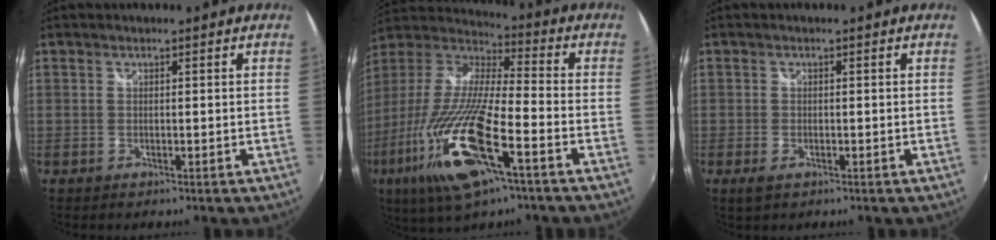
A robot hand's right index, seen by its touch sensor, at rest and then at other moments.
{"total": 23.5, "force": [-10.5, 4.8, 20.5], "torque": [-0.403, -0.060, -0.203]}
{"total": 2.2, "force": [-1.2, 1.1, 1.5], "torque": [-0.030, -0.007, -0.021]}